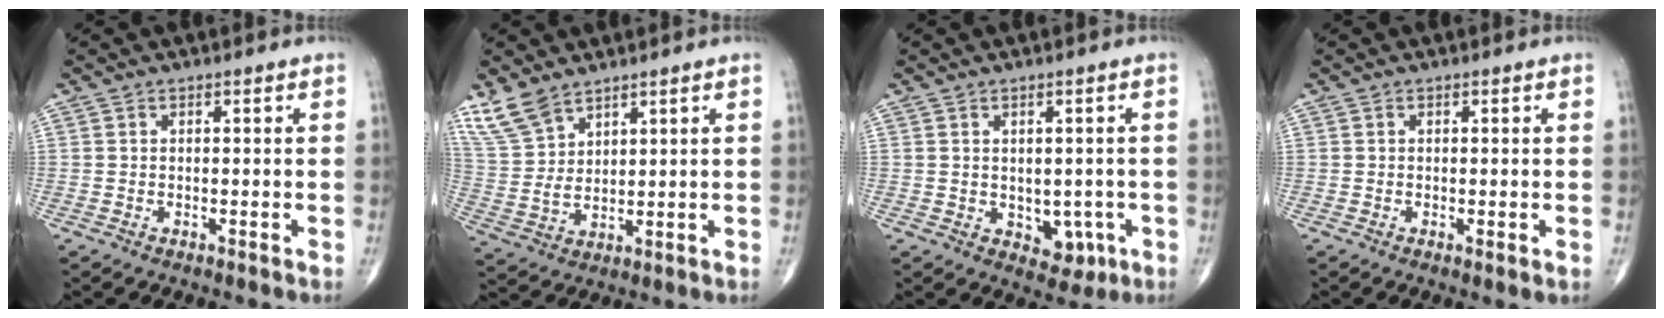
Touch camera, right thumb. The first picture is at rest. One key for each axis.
{"total": 8.1, "fx": 6.2, "fy": 3.7, "fz": 3.7, "tx": -0.077, "ty": -0.017, "tz": 0.142}
{"total": 5.4, "fx": -1.0, "fy": 3.9, "fz": 3.6, "tx": -0.018, "ty": -0.002, "tz": -0.002}
{"total": 1.0, "fx": 0.0, "fy": 0.2, "fz": 1.0, "tx": -0.019, "ty": -0.005, "tz": -0.001}